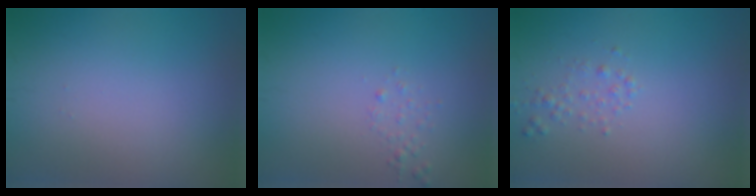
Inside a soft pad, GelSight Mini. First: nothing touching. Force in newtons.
{"total": 0.8, "press": 0.8, "slide": 0.1}
{"total": 1.0, "press": 1.0, "slide": 0.0}